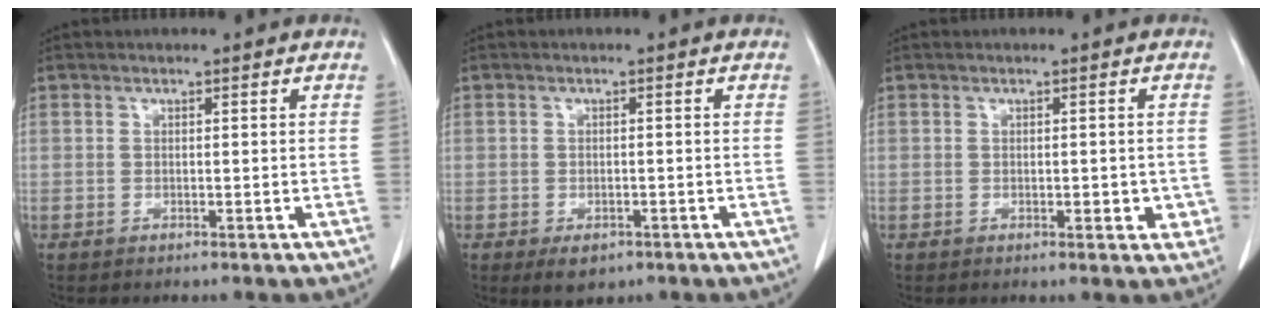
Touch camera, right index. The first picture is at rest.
{"total": 3.0, "force": [-1.7, 1.9, 1.7], "torque": [-0.023, -0.002, -0.014]}
{"total": 2.9, "force": [-0.4, 1.6, 2.3], "torque": [-0.017, 0.002, -0.001]}